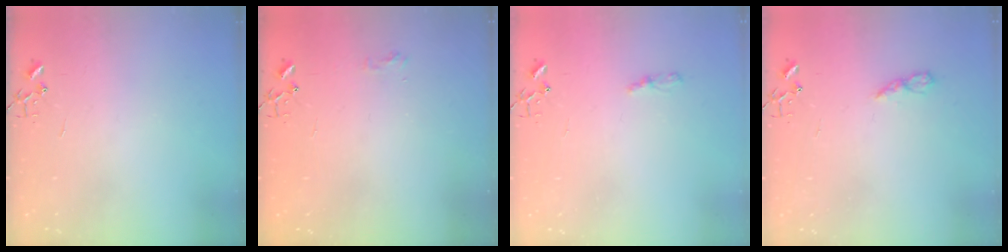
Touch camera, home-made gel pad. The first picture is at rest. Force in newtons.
{"total": 6.0, "press": 6.0, "slide": 0.6}
{"total": 4.2, "press": 4.1, "slide": 0.5}
{"total": 5.8, "press": 5.7, "slide": 0.6}